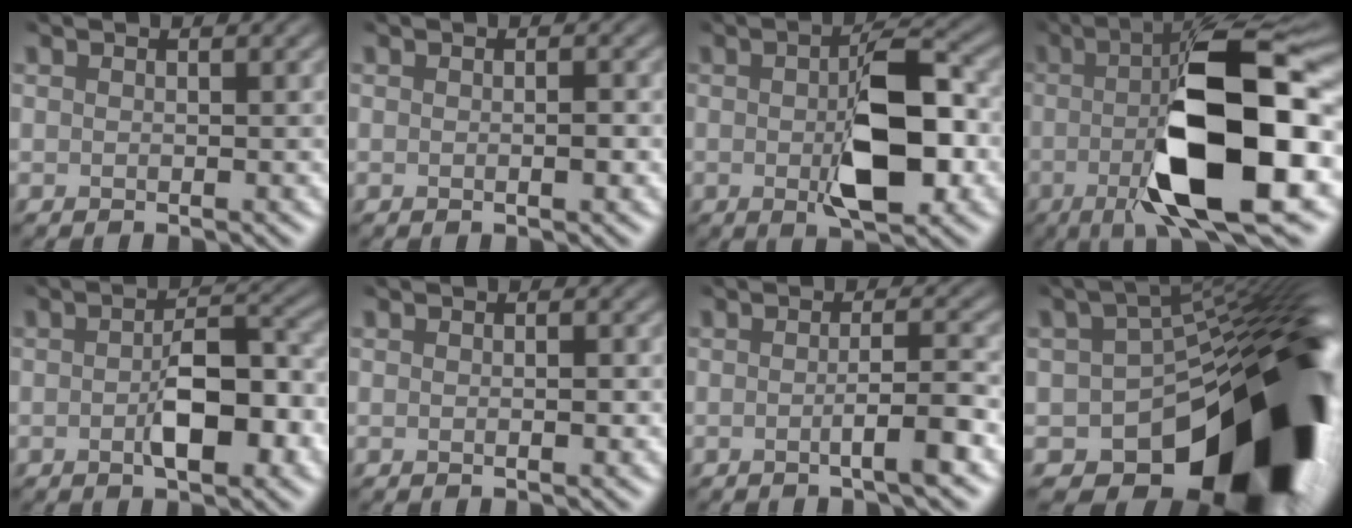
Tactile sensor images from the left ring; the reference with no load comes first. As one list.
[{"total": 0.9, "force": [-0.5, 0.2, 0.8], "torque": [-0.014, -0.001, -0.002]}, {"total": 7.8, "force": [-1.2, 3.0, 7.1], "torque": [-0.112, -0.001, -0.016]}, {"total": 13.6, "force": [-2.4, 3.8, 12.9], "torque": [-0.188, -0.003, -0.046]}, {"total": 5.8, "force": [-1.8, 2.6, 4.8], "torque": [-0.082, -0.003, -0.025]}, {"total": 0.6, "force": [-0.3, 0.2, 0.5], "torque": [-0.009, 0.001, 0.000]}, {"total": 3.3, "force": [-1.4, 0.6, 2.9], "torque": [-0.039, -0.002, -0.021]}, {"total": 19.2, "force": [-8.6, 9.5, 14.2], "torque": [-0.170, -0.029, -0.125]}]